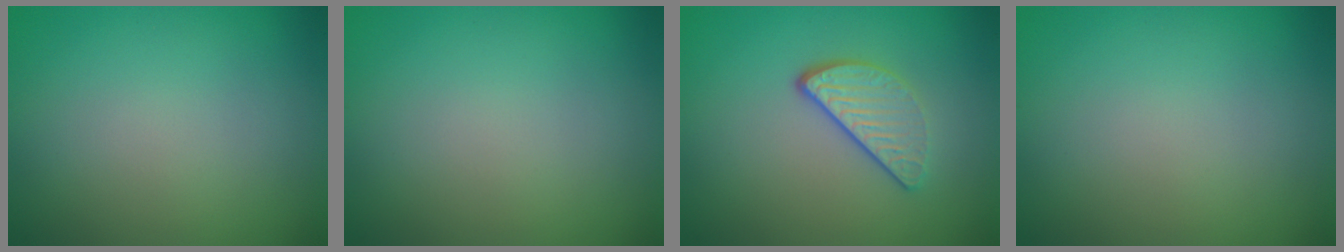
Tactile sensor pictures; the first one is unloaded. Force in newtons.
{"total": 0.0}
{"total": 3.1, "press": 2.5, "slide": 1.8}
{"total": 0.0}